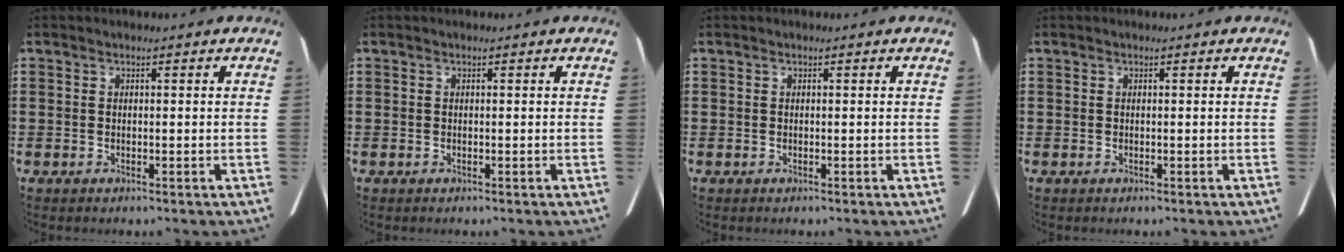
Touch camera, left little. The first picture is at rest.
{"total": 0.0}
{"total": 0.0}
{"total": 0.0}